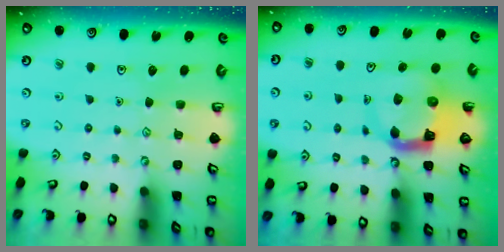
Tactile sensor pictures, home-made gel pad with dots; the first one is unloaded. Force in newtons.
{"total": 7.9, "press": 7.9, "slide": 1.1}